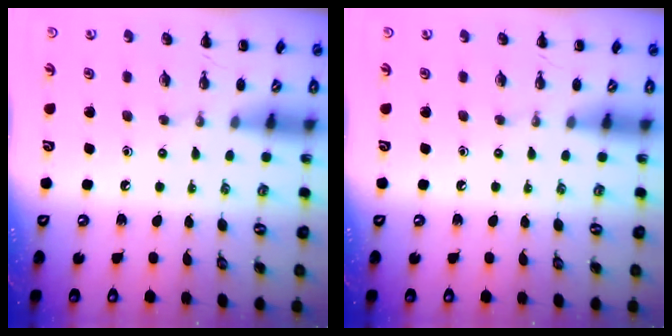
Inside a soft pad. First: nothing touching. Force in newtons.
{"total": 0.0}